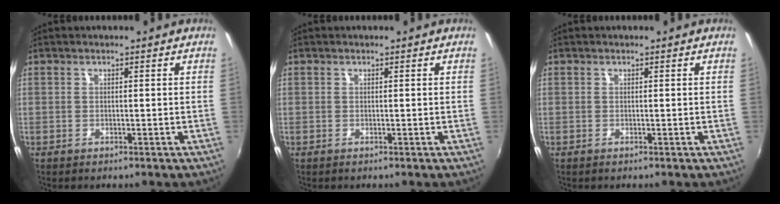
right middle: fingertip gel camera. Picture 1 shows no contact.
{"total": 0.0}
{"total": 0.0}